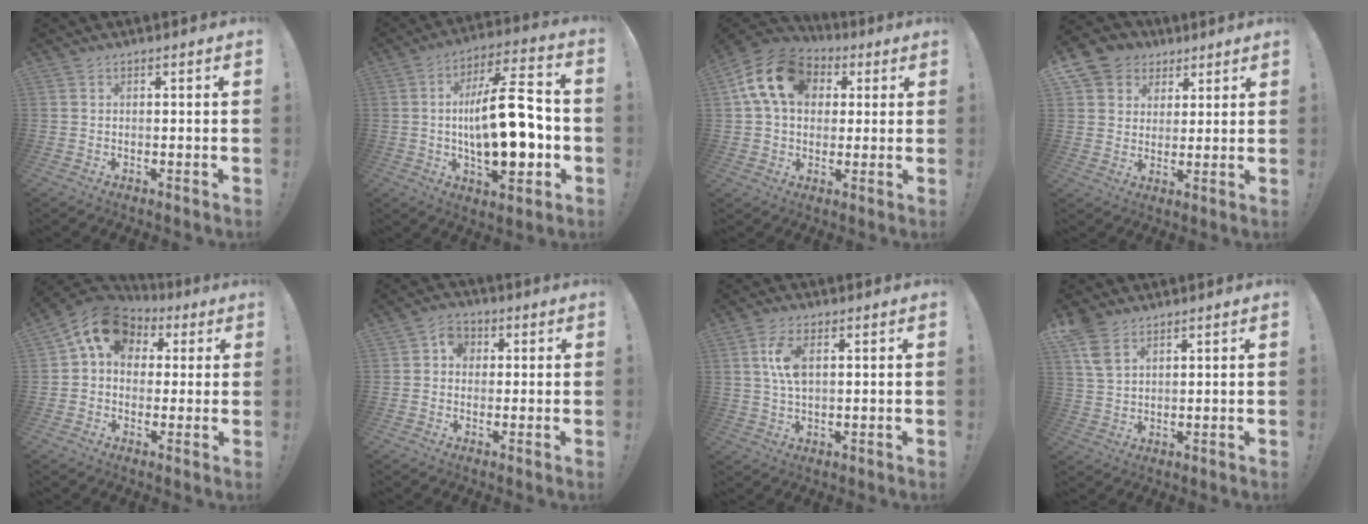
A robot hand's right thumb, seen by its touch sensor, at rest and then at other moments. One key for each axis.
{"total": 20.9, "fx": -1.6, "fy": 7.7, "fz": 19.3, "tx": -0.320, "ty": 0.003, "tz": -0.029}
{"total": 16.6, "fx": 5.1, "fy": 12.3, "fz": 9.9, "tx": -0.158, "ty": 0.001, "tz": 0.096}
{"total": 8.6, "fx": 3.6, "fy": 7.6, "fz": 2.0, "tx": -0.028, "ty": -0.021, "tz": 0.075}
{"total": 12.7, "fx": 4.4, "fy": 9.5, "fz": 7.1, "tx": -0.117, "ty": -0.005, "tz": 0.088}
{"total": 5.3, "fx": 0.5, "fy": 4.6, "fz": 2.6, "tx": -0.039, "ty": 0.011, "tz": 0.009}
{"total": 7.2, "fx": 1.8, "fy": 3.5, "fz": 6.0, "tx": -0.120, "ty": -0.003, "tz": 0.027}
{"total": 7.1, "fx": 4.4, "fy": 4.0, "fz": 3.9, "tx": -0.070, "ty": -0.012, "tz": 0.088}